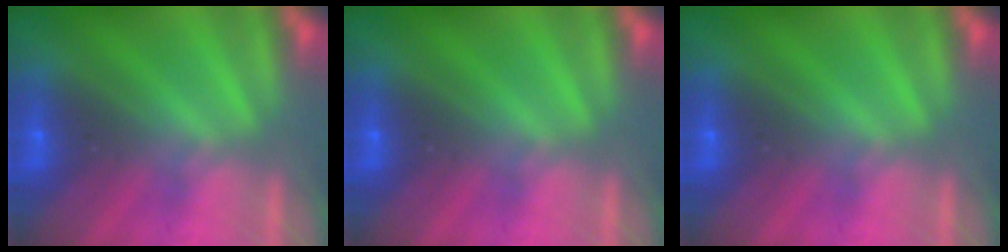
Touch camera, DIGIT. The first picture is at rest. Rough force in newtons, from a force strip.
{"total": 0.0}
{"total": 0.0}